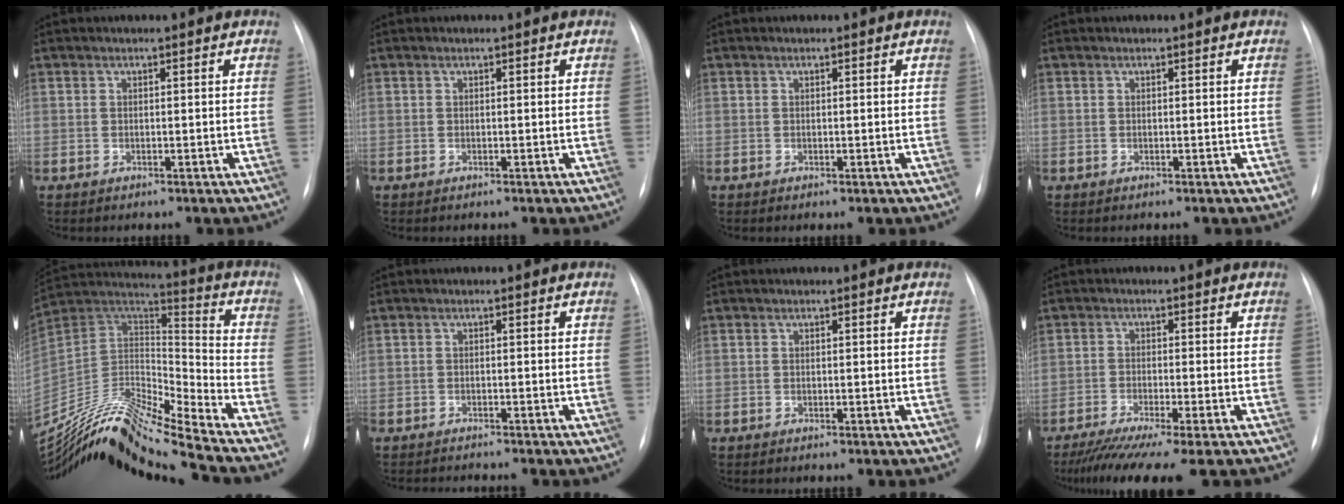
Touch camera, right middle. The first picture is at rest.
{"total": 0.0}
{"total": 0.0}
{"total": 0.0}
{"total": 19.5, "force": [-17.9, -1.5, 7.6], "torque": [-0.137, 0.037, -0.319]}
{"total": 2.8, "force": [-2.7, -0.3, 0.6], "torque": [-0.007, -0.009, -0.041]}
{"total": 0.0}
{"total": 9.8, "force": [-7.6, -0.7, 6.0], "torque": [-0.090, -0.031, -0.120]}